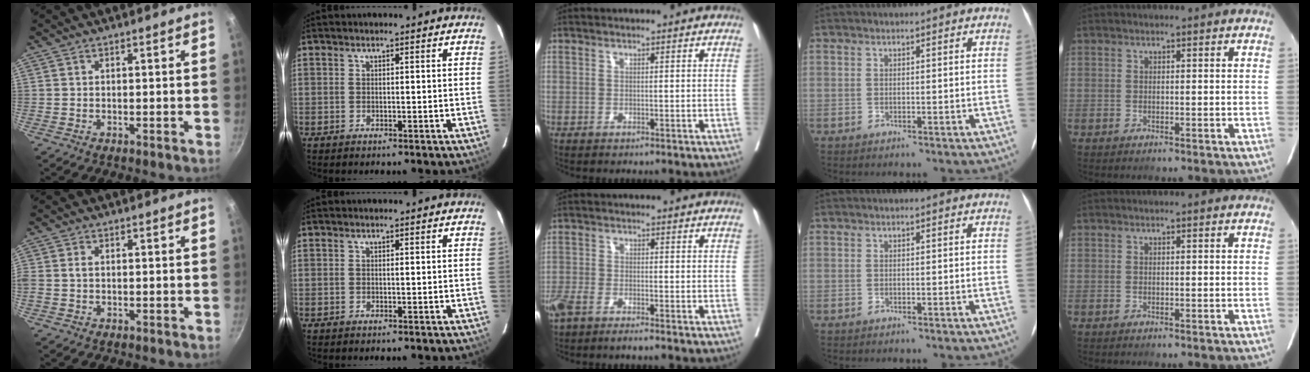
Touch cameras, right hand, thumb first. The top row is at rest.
{"thumb": {"total": 1.3, "force": [0.0, 0.9, 1.0], "torque": [-0.023, 0.001, -0.002]}, "middle": {"total": 5.0, "force": [-3.8, 1.1, 3.1], "torque": [-0.061, -0.003, -0.070]}}